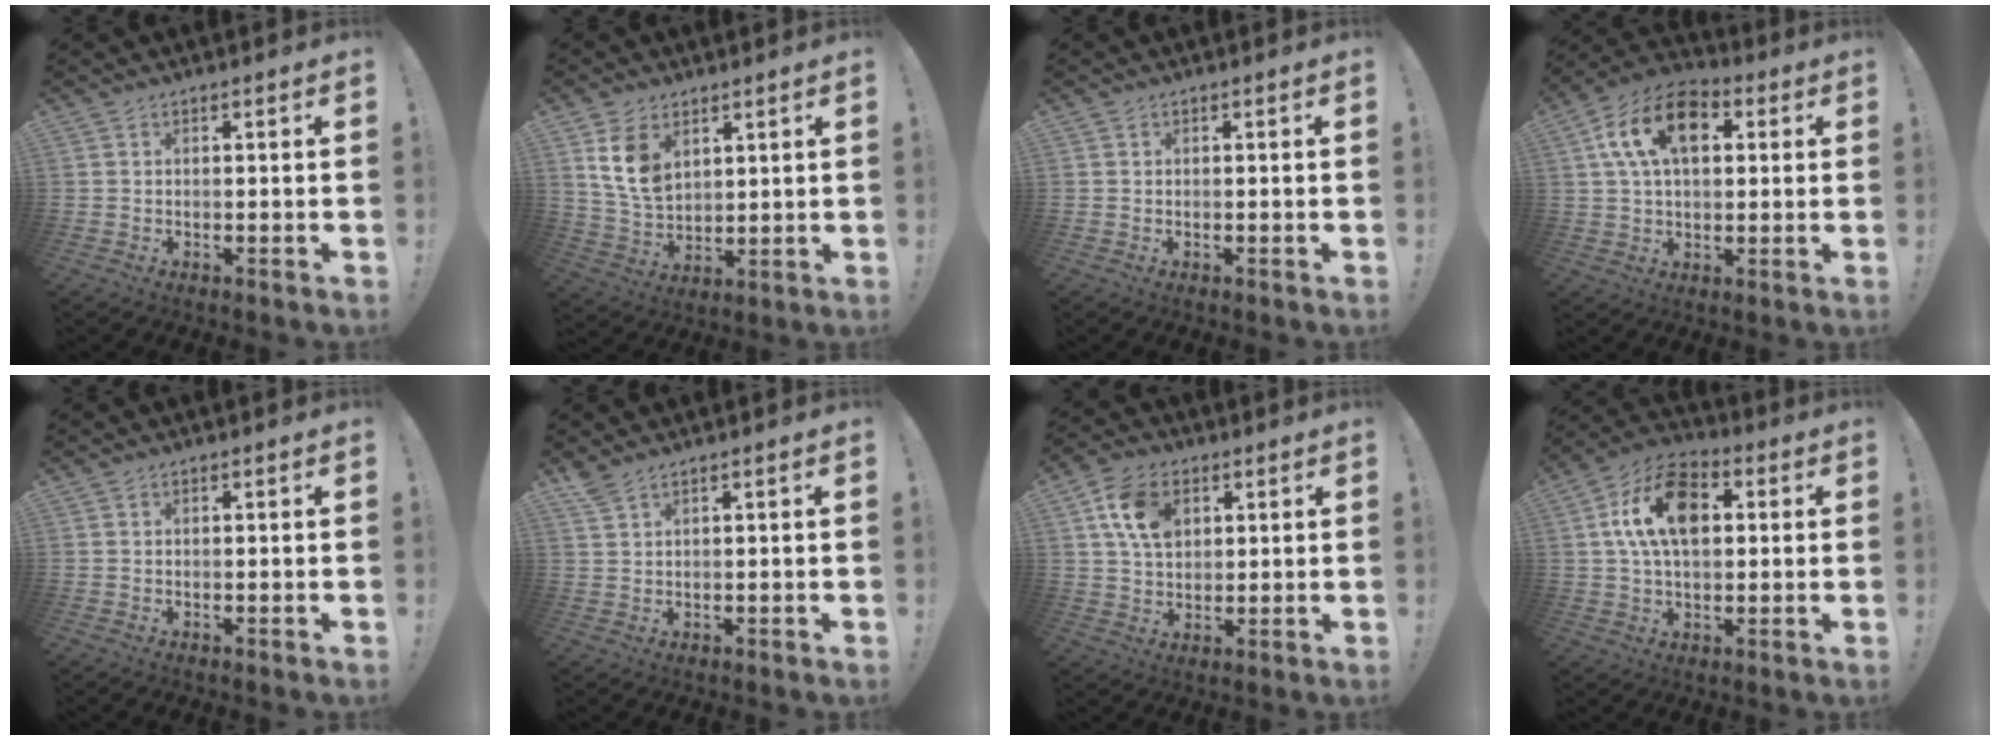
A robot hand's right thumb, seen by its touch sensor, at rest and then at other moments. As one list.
[{"total": 10.3, "force": [4.9, 7.0, 5.8], "torque": [-0.113, -0.023, 0.095]}, {"total": 0.0}, {"total": 16.3, "force": [5.4, 10.1, 11.6], "torque": [-0.193, 0.002, 0.096]}, {"total": 0.0}, {"total": 2.9, "force": [2.2, 0.8, 1.6], "torque": [-0.038, -0.009, 0.044]}, {"total": 11.9, "force": [4.4, 8.4, 7.2], "torque": [-0.128, 0.004, 0.085]}, {"total": 16.5, "force": [3.8, 10.4, 12.3], "torque": [-0.196, 0.010, 0.071]}]